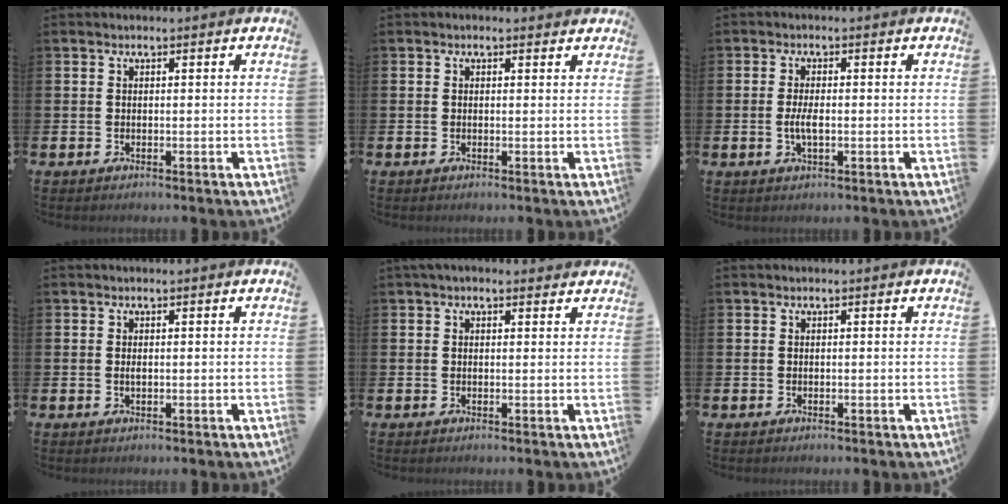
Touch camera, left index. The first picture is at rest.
{"total": 0.0}
{"total": 2.7, "force": [-0.3, 0.9, 2.5], "torque": [-0.037, -0.004, -0.008]}
{"total": 0.7, "force": [0.1, 0.3, 0.6], "torque": [-0.005, -0.002, 0.000]}
{"total": 1.2, "force": [0.9, 0.5, 0.5], "torque": [0.000, 0.001, 0.013]}
{"total": 0.0}